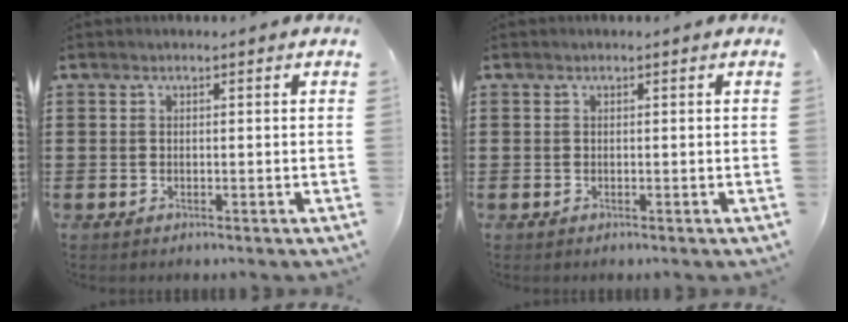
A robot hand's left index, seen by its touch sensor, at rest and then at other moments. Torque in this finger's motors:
{"motor_torque": [0.00, 0.00, 0.00, 0.00]}